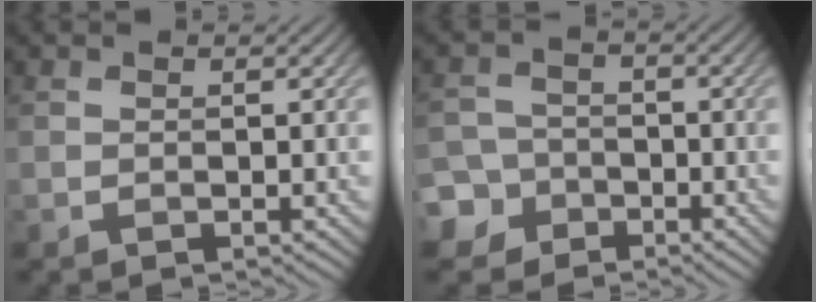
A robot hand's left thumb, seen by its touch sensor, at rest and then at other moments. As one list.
[{"total": 6.0, "force": [-3.6, 4.7, 1.1], "torque": [-0.021, -0.011, -0.085]}]